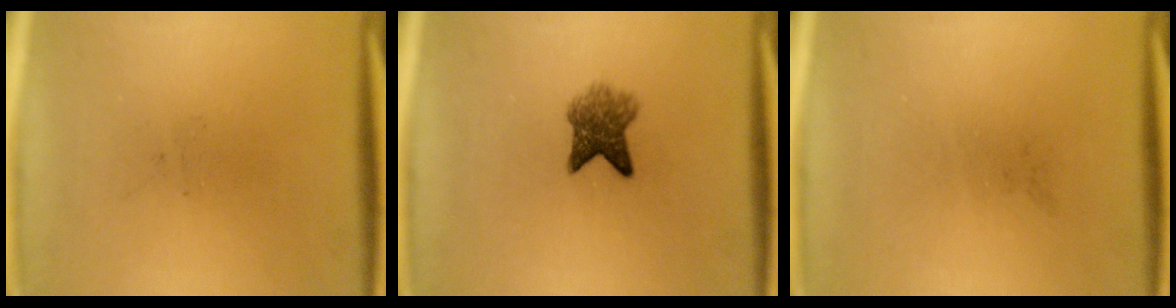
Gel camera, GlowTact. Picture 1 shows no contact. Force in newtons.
{"total": 4.7}
{"total": 0.0}